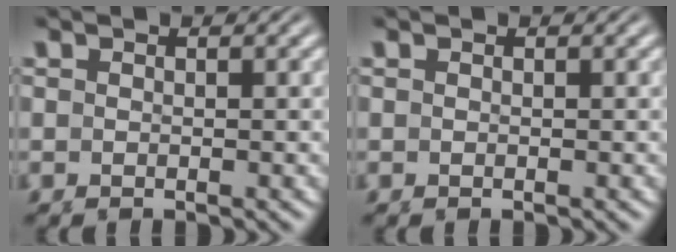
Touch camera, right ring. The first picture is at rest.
{"total": 0.0}